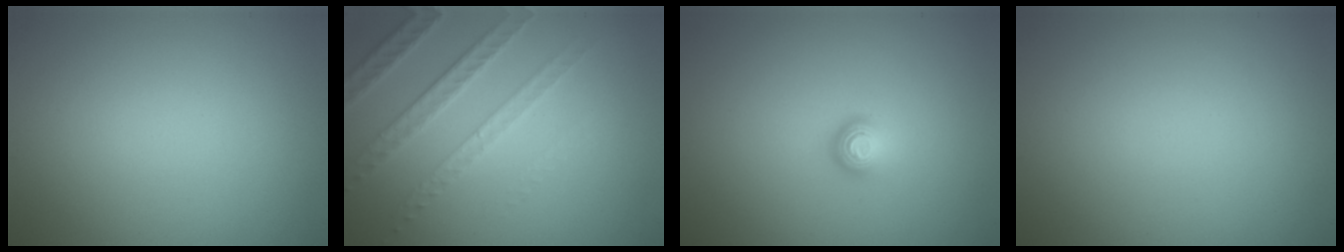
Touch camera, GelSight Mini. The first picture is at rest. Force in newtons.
{"total": 3.4, "press": 3.2, "slide": 1.1}
{"total": 1.5, "press": 1.0, "slide": 1.1}
{"total": 0.0}